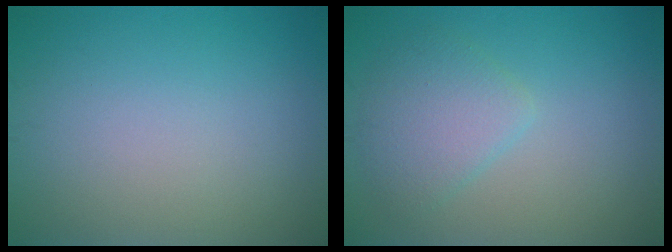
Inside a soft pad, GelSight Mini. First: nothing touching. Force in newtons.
{"total": 3.0, "press": 3.0, "slide": 0.2}